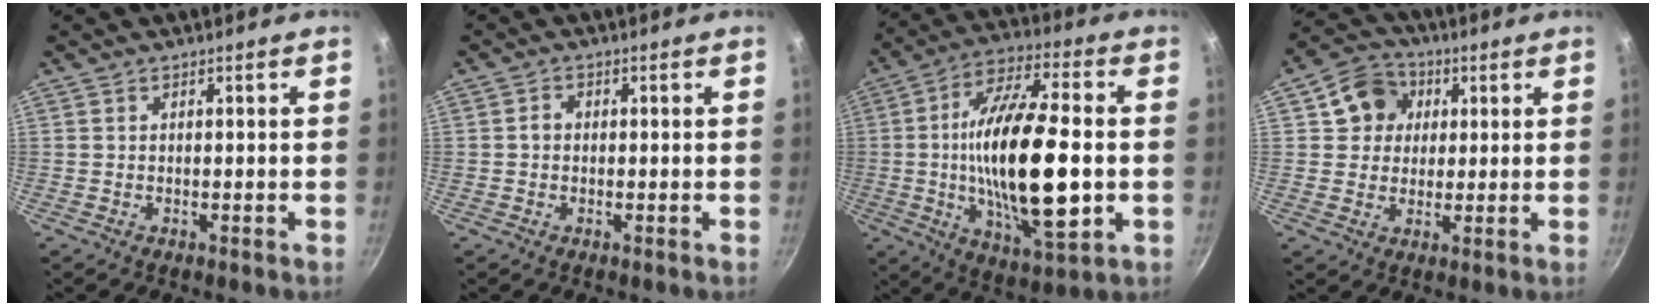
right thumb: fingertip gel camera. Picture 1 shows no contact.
{"total": 1.7, "force": [-0.1, 1.5, 0.9], "torque": [-0.012, 0.009, -0.003]}
{"total": 24.1, "force": [-1.7, 8.8, 22.4], "torque": [-0.400, 0.009, -0.034]}
{"total": 8.6, "force": [2.4, 7.6, 3.2], "torque": [-0.019, 0.011, 0.030]}